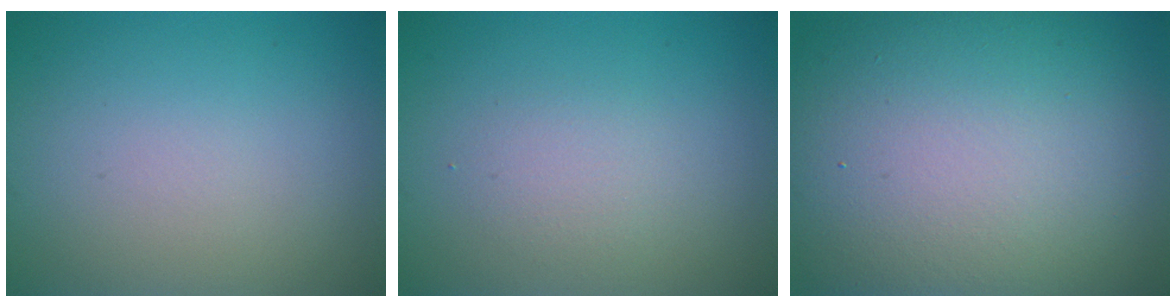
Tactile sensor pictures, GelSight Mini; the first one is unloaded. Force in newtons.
{"total": 1.6, "press": 1.6, "slide": 0.1}
{"total": 16.9, "press": 16.9, "slide": 1.0}